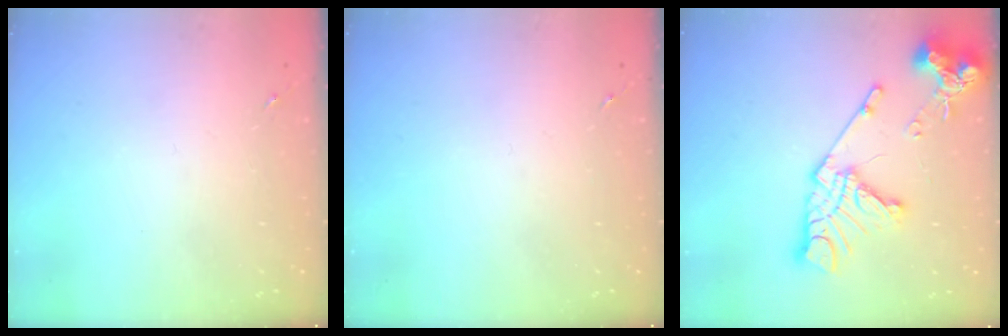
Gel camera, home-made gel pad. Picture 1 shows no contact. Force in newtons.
{"total": 0.0}
{"total": 18.1, "press": 18.0, "slide": 2.0}